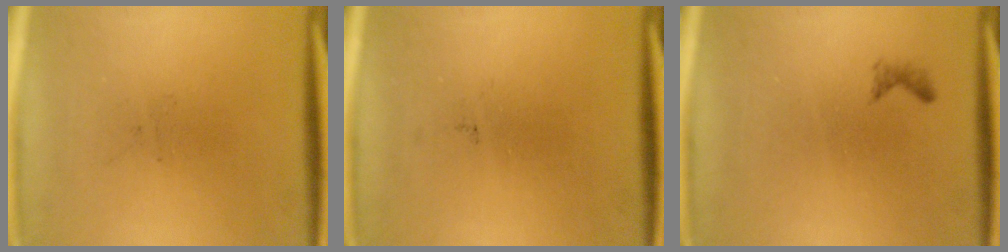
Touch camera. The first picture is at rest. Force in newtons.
{"total": 0.0}
{"total": 0.6}